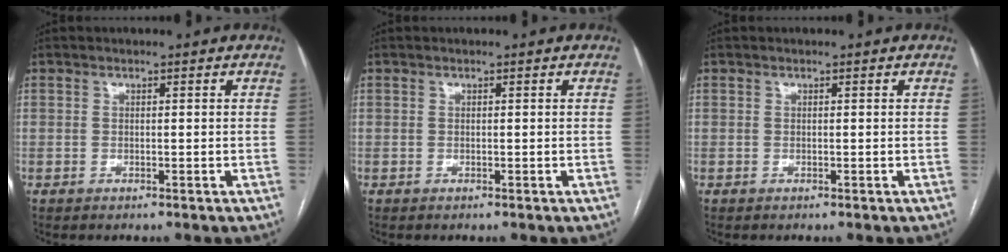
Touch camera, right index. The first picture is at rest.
{"total": 0.0}
{"total": 0.0}